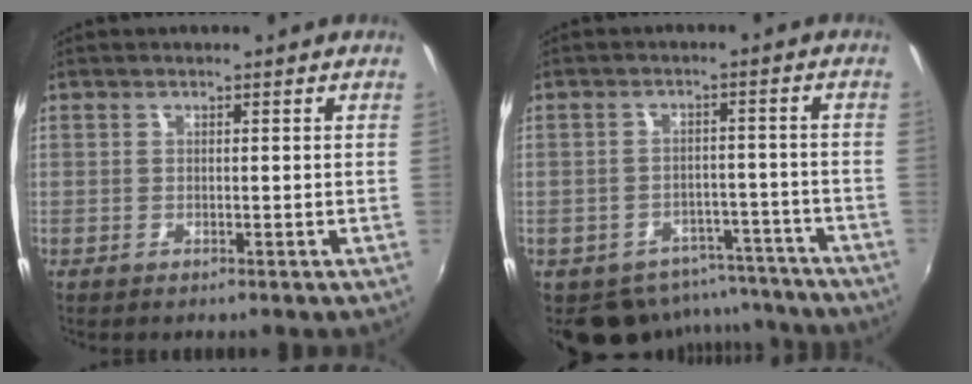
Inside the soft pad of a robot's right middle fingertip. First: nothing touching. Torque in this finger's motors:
{"motor_torque": [0.24, -0.84, 0.04, 0.03]}